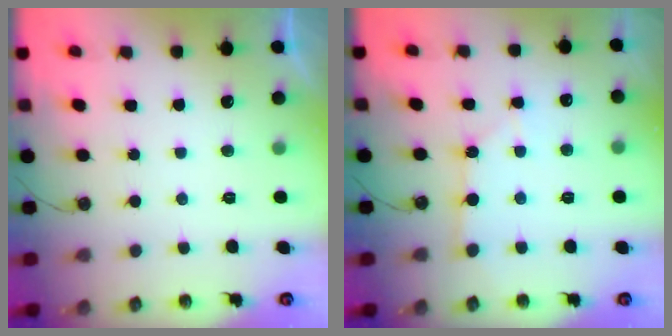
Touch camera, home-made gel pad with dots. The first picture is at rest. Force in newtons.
{"total": 2.1, "press": 2.1, "slide": 0.3}